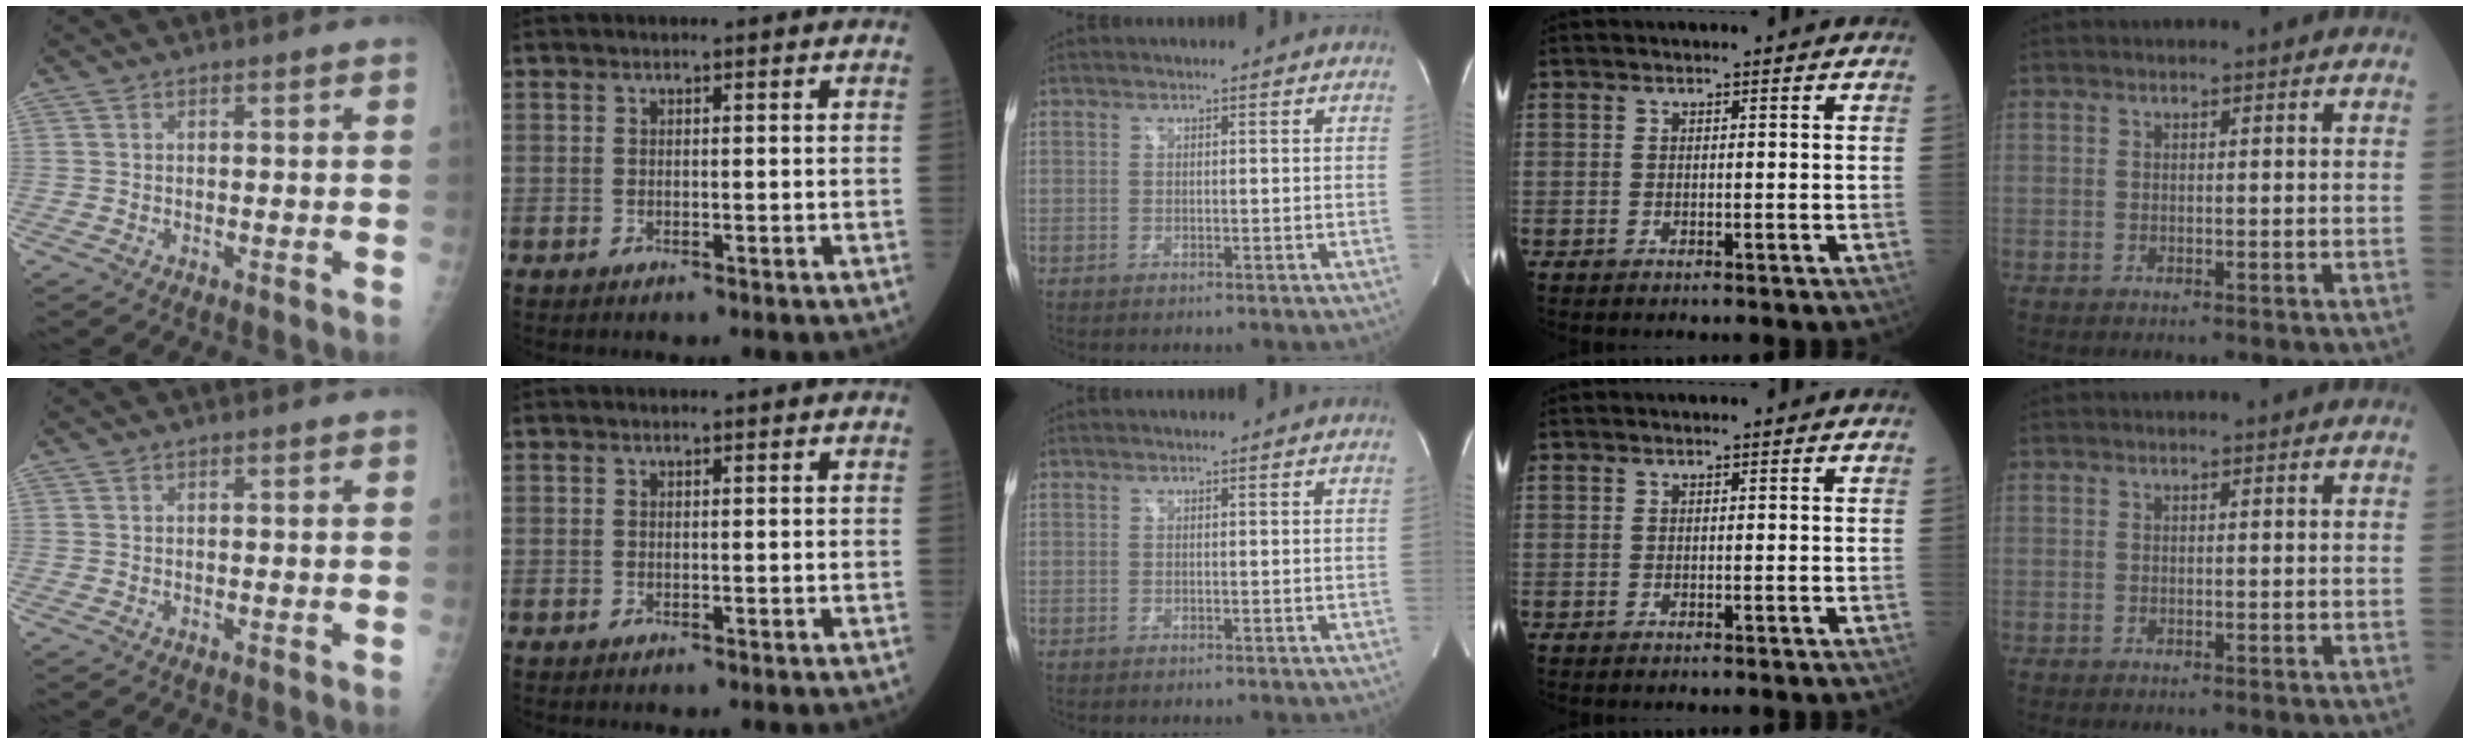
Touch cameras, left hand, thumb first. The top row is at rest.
{}